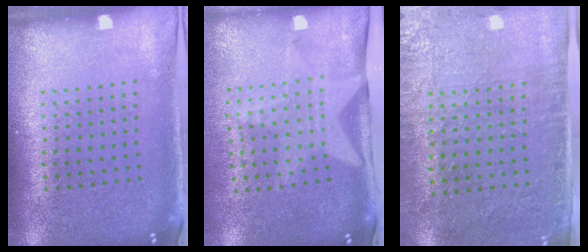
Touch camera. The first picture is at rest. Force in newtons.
{"total": 2.1, "press": 1.5, "slide": 1.4}
{"total": 2.8, "press": 2.4, "slide": 1.4}